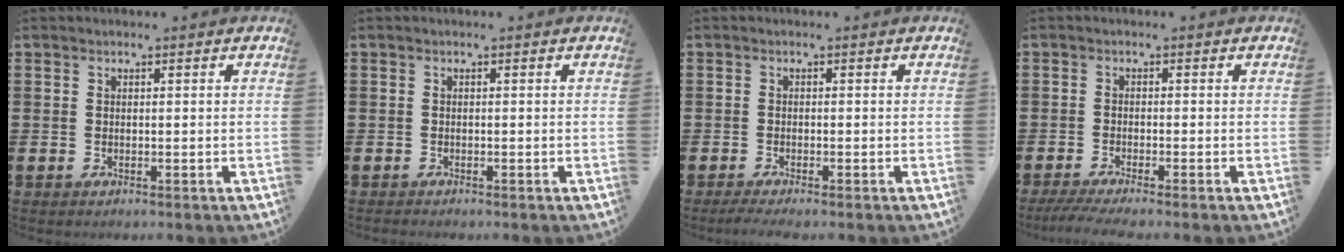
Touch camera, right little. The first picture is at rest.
{"total": 0.0}
{"total": 0.6, "force": [-0.1, 0.1, 0.6], "torque": [-0.008, 0.000, -0.001]}
{"total": 2.0, "force": [-1.4, 0.0, 1.4], "torque": [-0.023, -0.001, -0.026]}